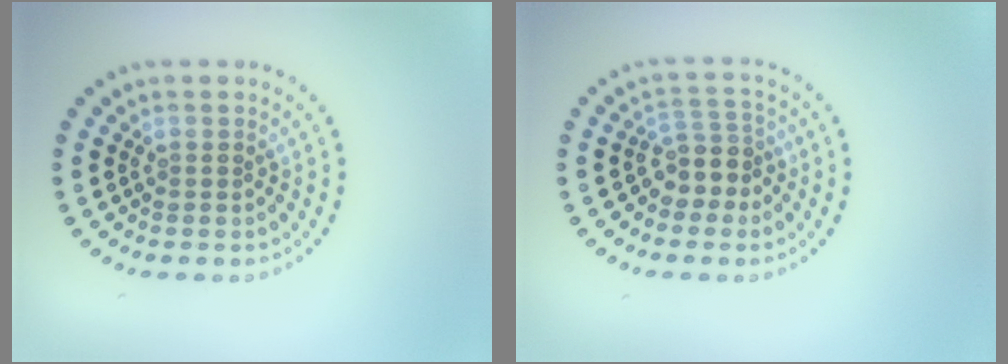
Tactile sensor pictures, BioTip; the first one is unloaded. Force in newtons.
{"total": 2.8, "press": 2.3, "slide": 1.5}